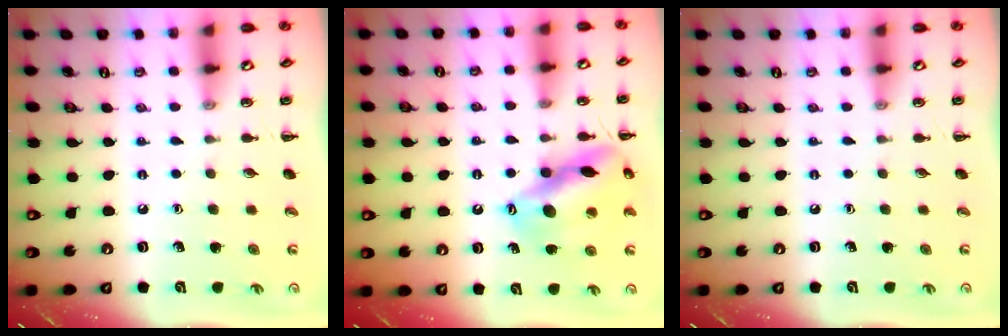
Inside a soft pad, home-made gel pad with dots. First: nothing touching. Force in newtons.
{"total": 16.2, "press": 16.0, "slide": 2.5}
{"total": 0.0}